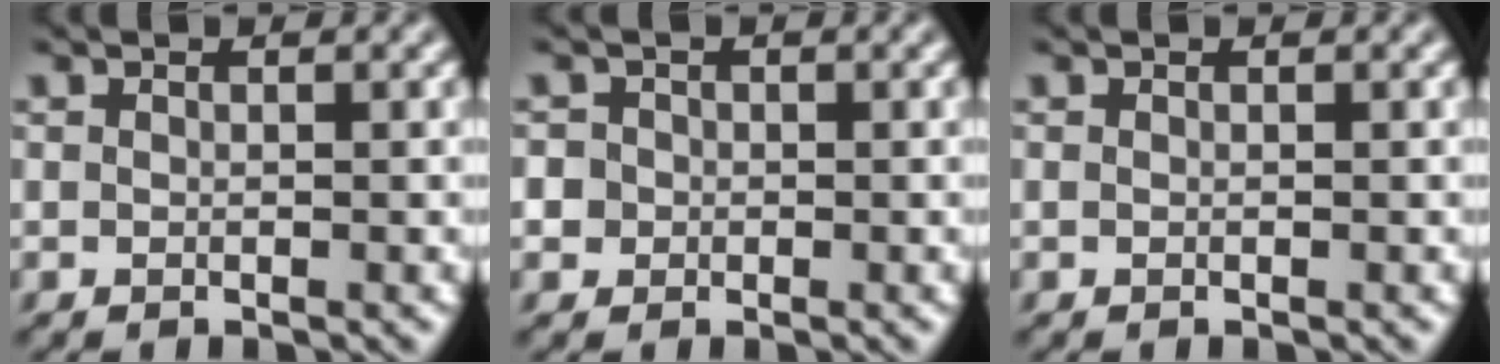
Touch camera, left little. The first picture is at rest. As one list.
[{"total": 3.4, "force": [0.3, 3.1, 1.1], "torque": [-0.012, 0.027, -0.012]}, {"total": 0.0}]